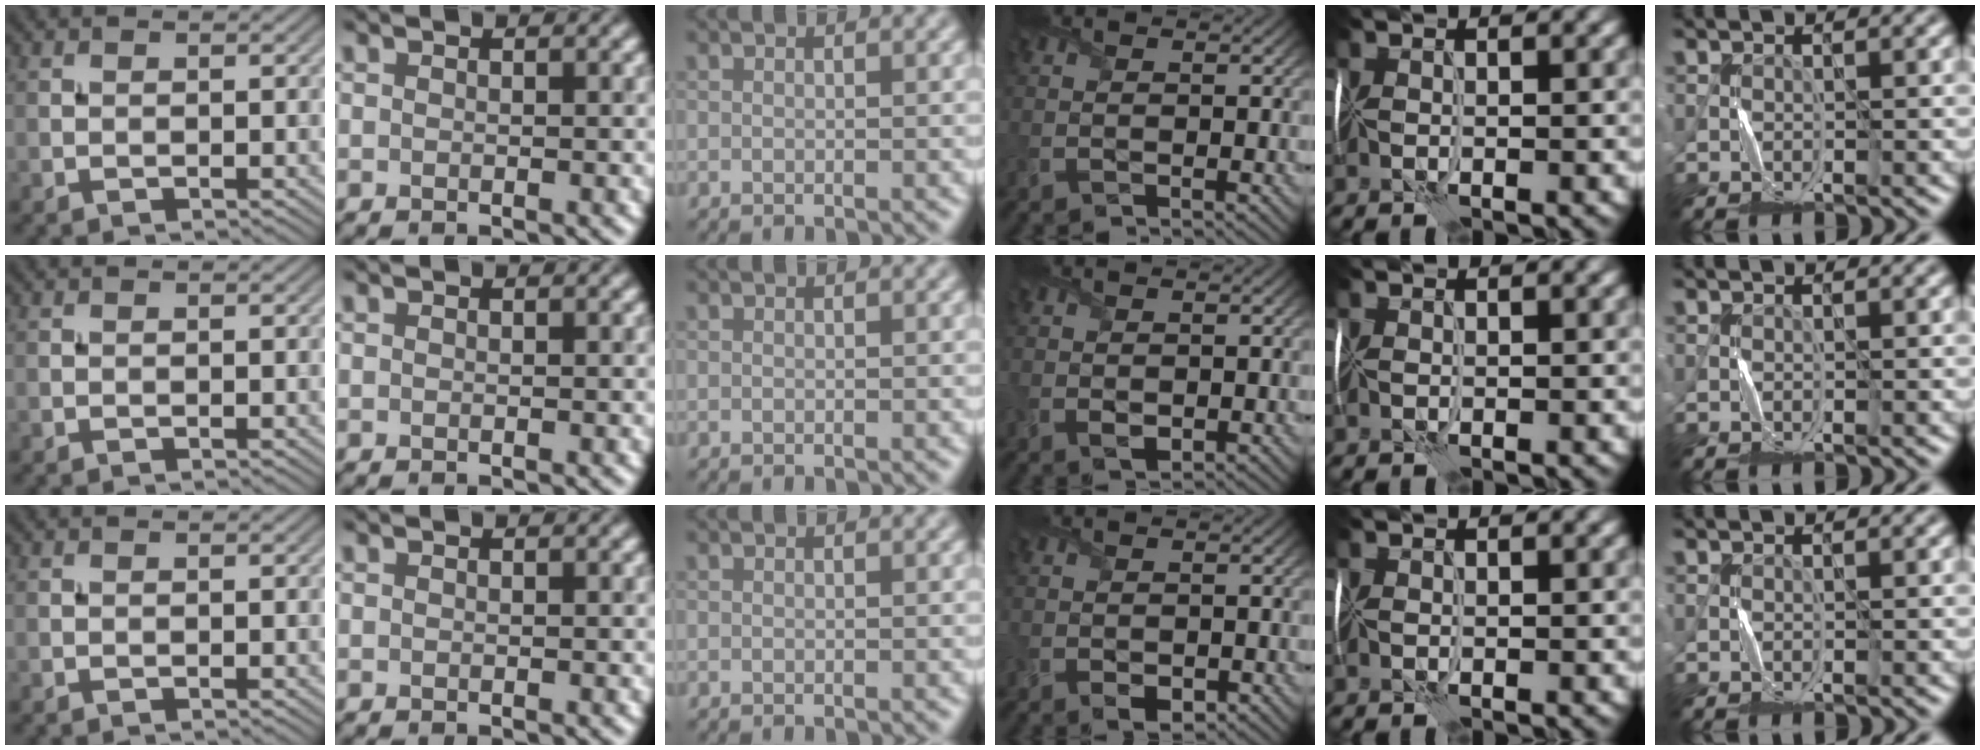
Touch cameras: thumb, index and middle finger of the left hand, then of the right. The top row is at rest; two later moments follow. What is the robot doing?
{"motion": "fold", "object": "handkerchief"}